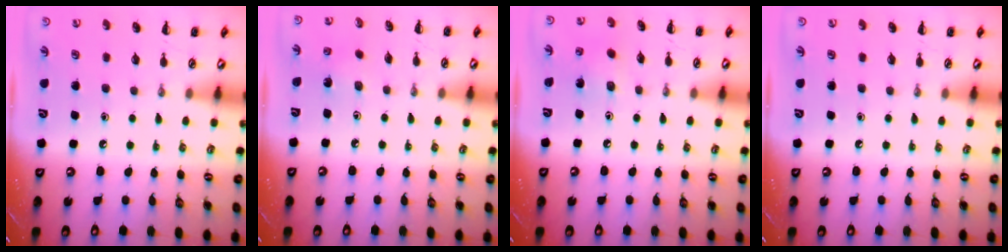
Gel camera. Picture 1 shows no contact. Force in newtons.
{"total": 1.1, "press": 1.0, "slide": 0.5}
{"total": 3.4, "press": 3.3, "slide": 0.9}
{"total": 0.0}